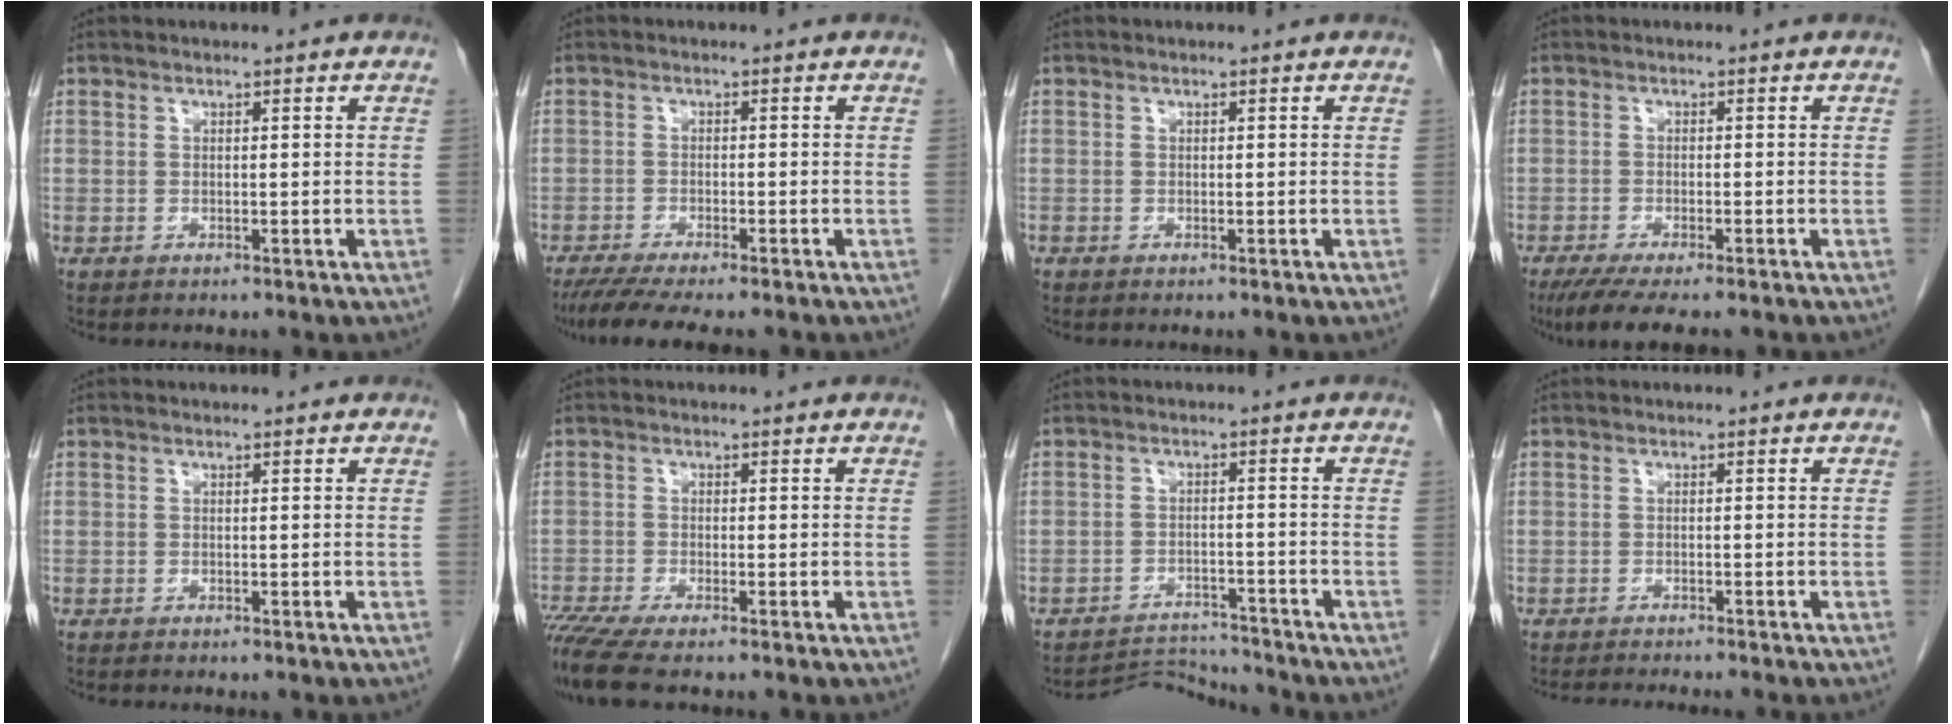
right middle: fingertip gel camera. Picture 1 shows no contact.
{"total": 8.1, "force": [-6.8, 0.5, 4.4], "torque": [-0.064, -0.017, -0.109]}
{"total": 0.0}
{"total": 7.8, "force": [-6.3, 0.9, 4.5], "torque": [-0.066, -0.016, -0.098]}
{"total": 0.0}
{"total": 5.7, "force": [-4.7, -0.2, 3.3], "torque": [-0.062, -0.016, -0.088]}
{"total": 5.2, "force": [-4.9, -0.4, -1.7], "torque": [0.032, 0.004, -0.079]}
{"total": 6.2, "force": [-5.7, -0.1, 2.4], "torque": [-0.024, -0.013, -0.086]}